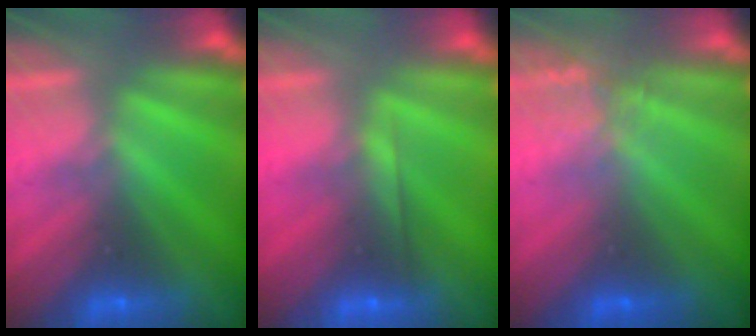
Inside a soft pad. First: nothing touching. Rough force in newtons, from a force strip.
{"total": 1.9}
{"total": 2.7}